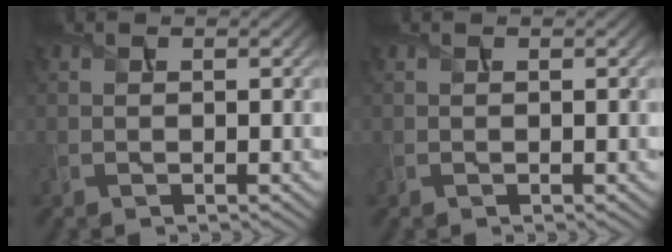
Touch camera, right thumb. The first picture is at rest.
{"total": 0.0}